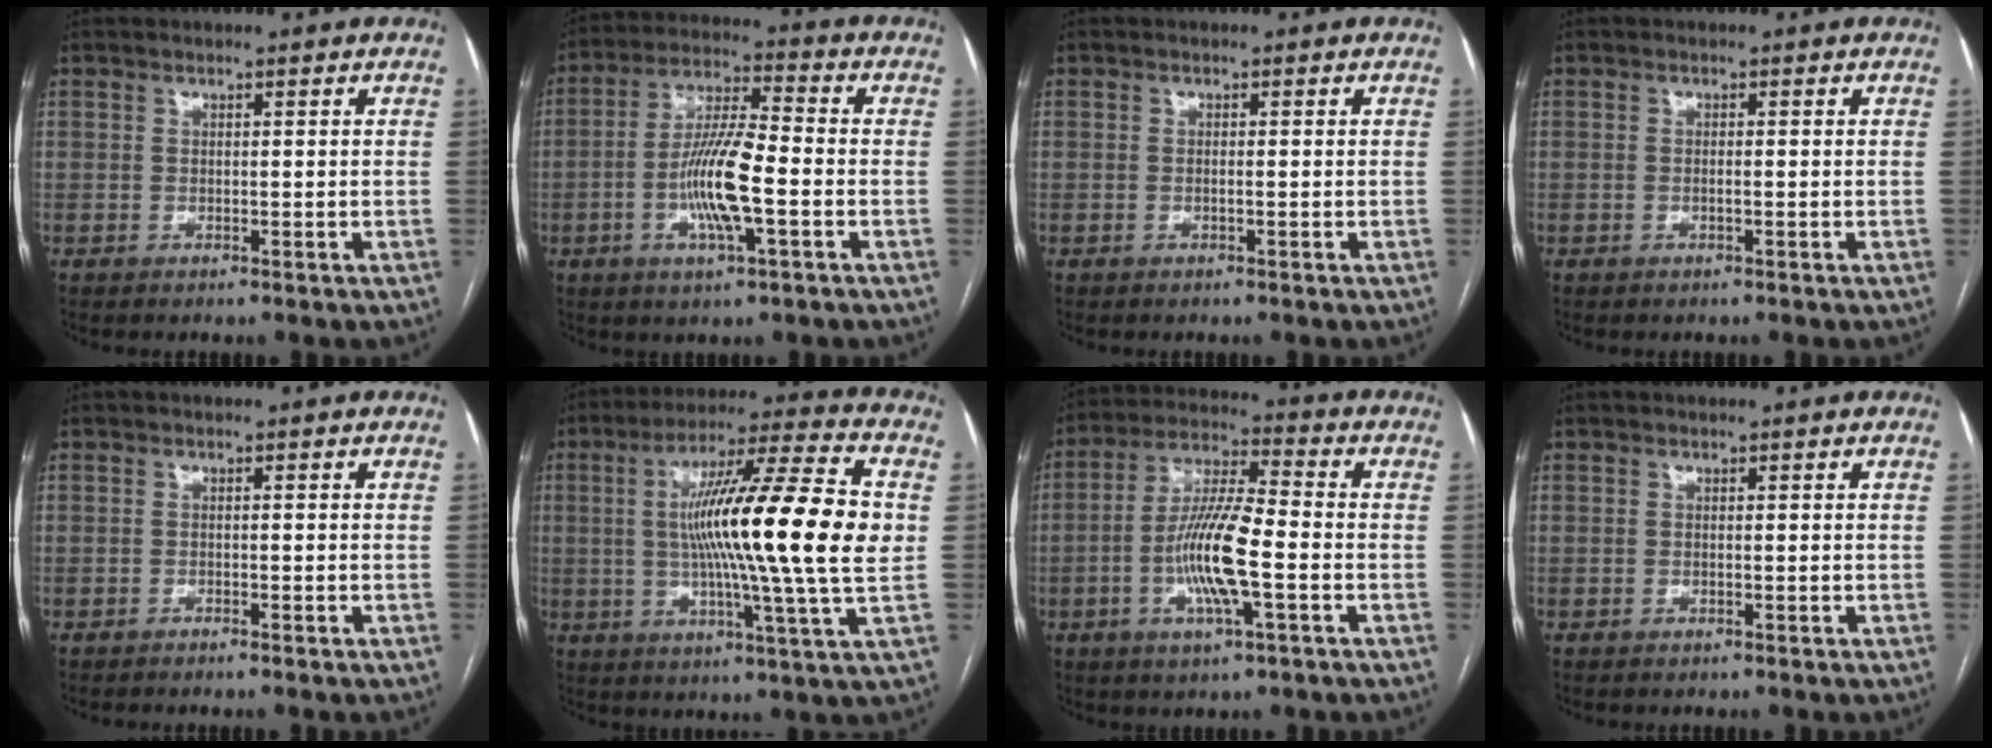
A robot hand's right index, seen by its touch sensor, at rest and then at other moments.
{"total": 11.4, "force": [-2.9, 1.8, 10.8], "torque": [-0.213, 0.002, -0.055]}
{"total": 0.6, "force": [-0.1, 0.1, 0.5], "torque": [-0.011, 0.000, -0.001]}
{"total": 0.7, "force": [-0.2, 0.1, 0.7], "torque": [-0.014, 0.001, -0.002]}
{"total": 1.4, "force": [-1.2, 0.0, 0.7], "torque": [-0.012, 0.000, -0.014]}
{"total": 21.1, "force": [1.3, -0.2, 21.1], "torque": [-0.347, 0.003, 0.004]}
{"total": 11.4, "force": [-2.9, 1.5, 10.9], "torque": [-0.214, 0.001, -0.057]}
{"total": 0.0}